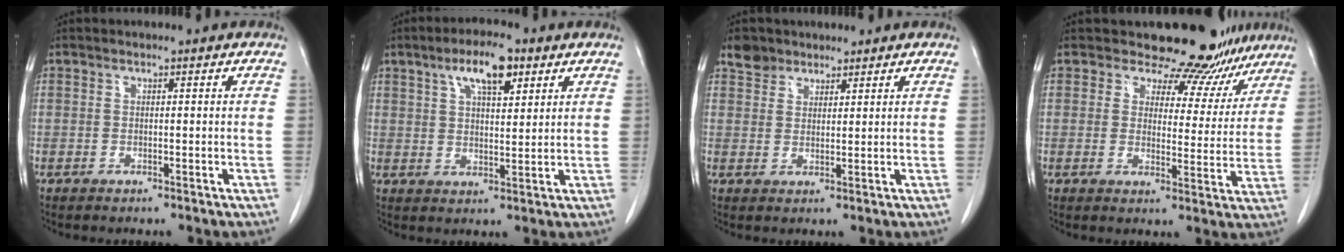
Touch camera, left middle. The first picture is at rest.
{"total": 7.7, "force": [4.3, 2.3, 6.0], "torque": [-0.108, 0.011, 0.072]}
{"total": 3.6, "force": [2.8, 2.2, 0.3], "torque": [-0.006, 0.012, 0.049]}
{"total": 12.4, "force": [11.4, 4.3, 2.3], "torque": [-0.003, -0.028, 0.121]}